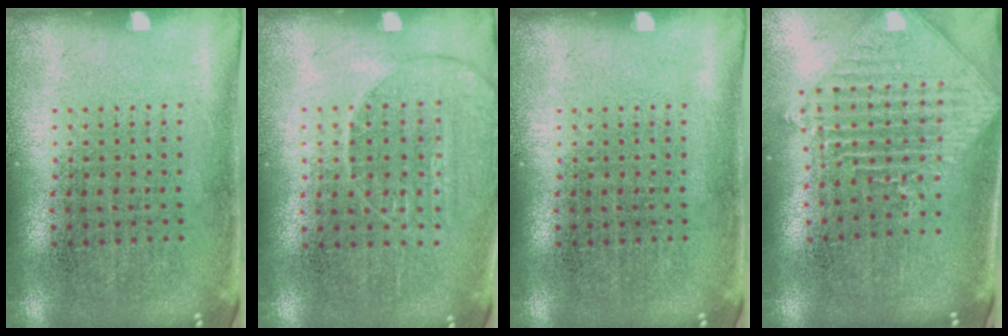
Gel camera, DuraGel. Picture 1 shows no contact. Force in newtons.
{"total": 1.4, "press": 1.3, "slide": 0.6}
{"total": 0.0}
{"total": 2.3, "press": 1.8, "slide": 1.4}